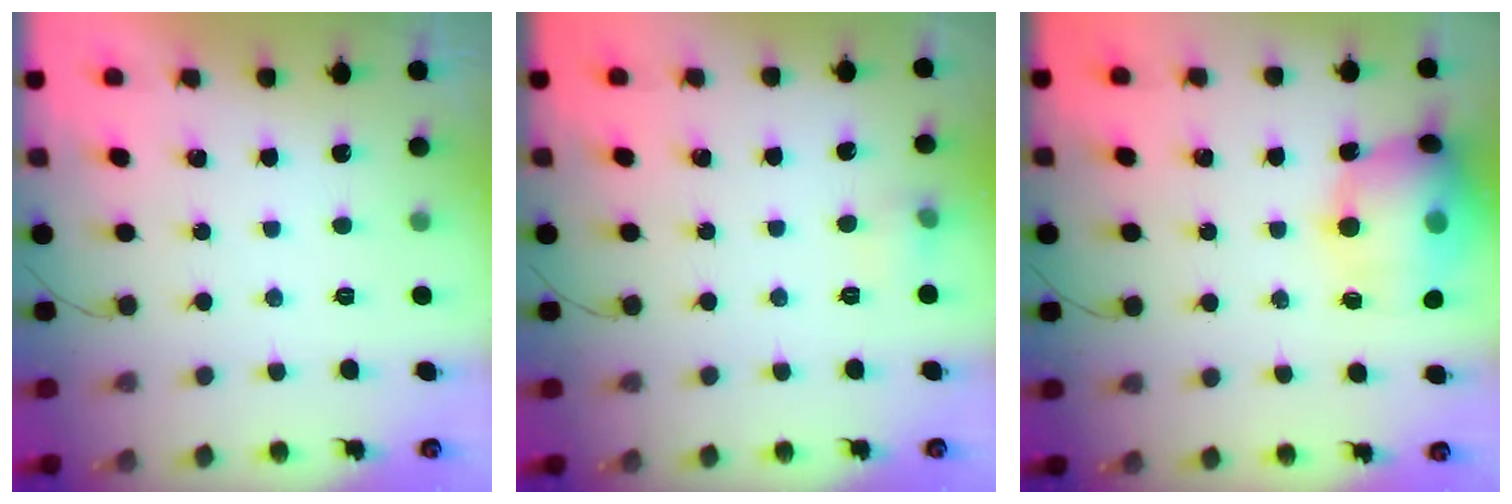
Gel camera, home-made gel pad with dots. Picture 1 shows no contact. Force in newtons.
{"total": 5.3, "press": 5.1, "slide": 1.5}
{"total": 16.4, "press": 16.0, "slide": 3.7}